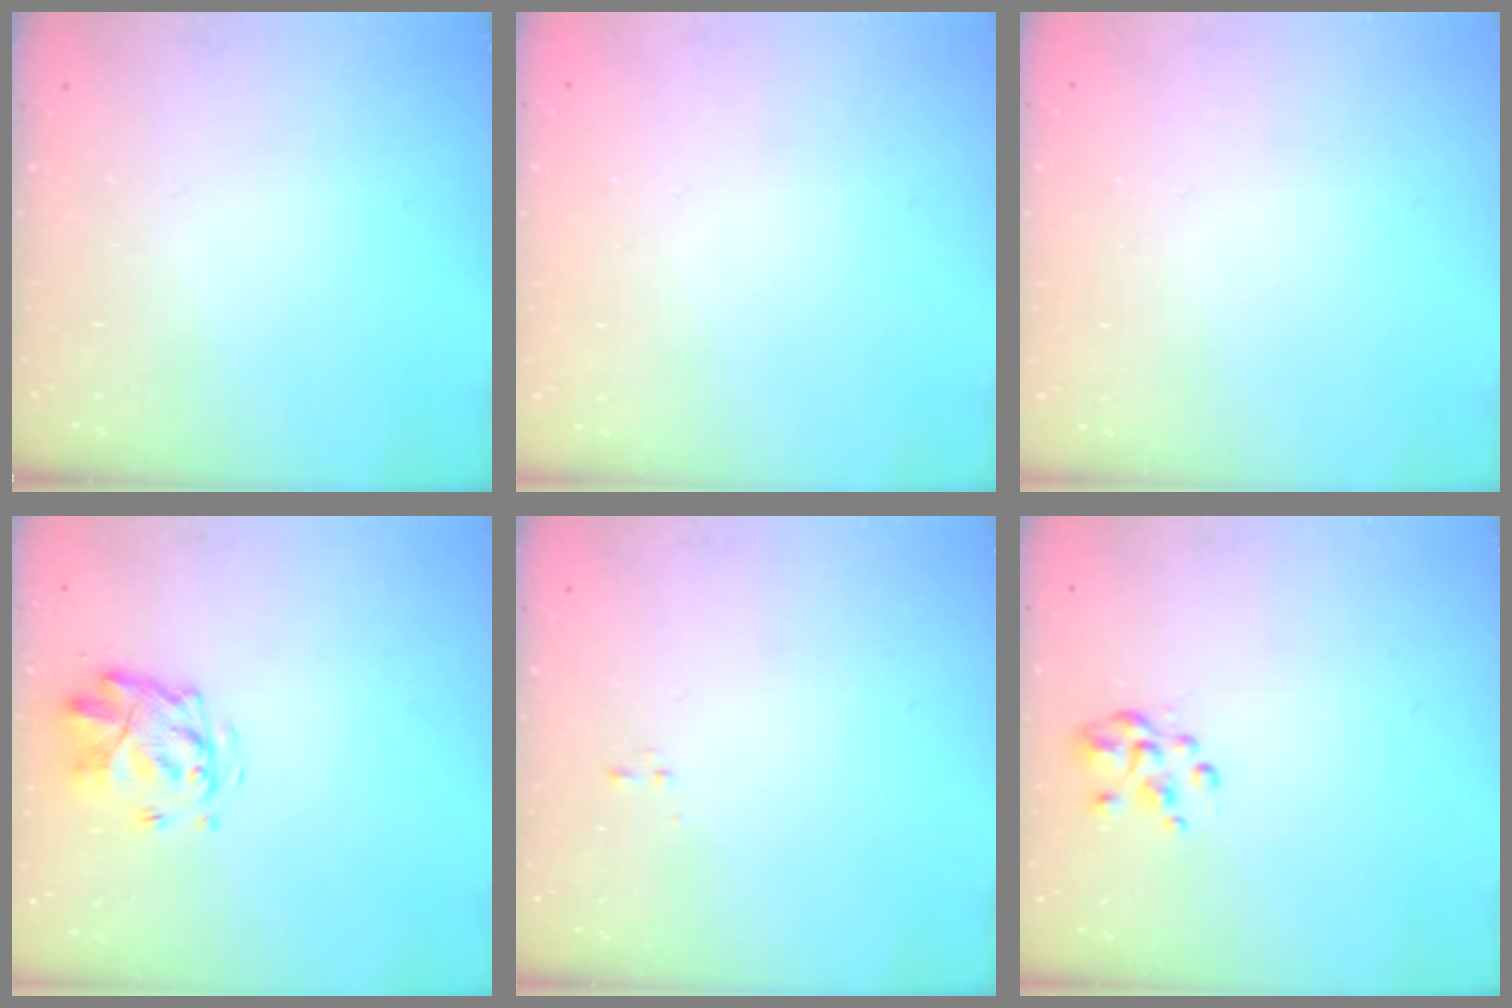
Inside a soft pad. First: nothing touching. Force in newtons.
{"total": 1.8, "press": 1.7, "slide": 0.2}
{"total": 1.8, "press": 1.7, "slide": 0.2}
{"total": 3.9, "press": 3.5, "slide": 1.7}
{"total": 0.0}
{"total": 3.5, "press": 3.4, "slide": 0.7}